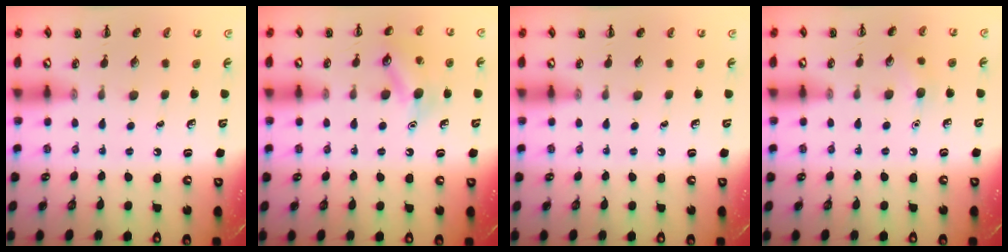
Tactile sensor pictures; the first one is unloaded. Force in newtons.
{"total": 11.0, "press": 10.9, "slide": 1.4}
{"total": 0.0}
{"total": 5.6, "press": 5.4, "slide": 1.5}